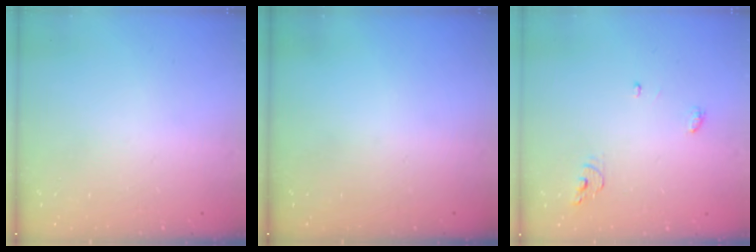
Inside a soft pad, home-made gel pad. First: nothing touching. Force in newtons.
{"total": 0.0}
{"total": 4.5, "press": 4.5, "slide": 0.3}